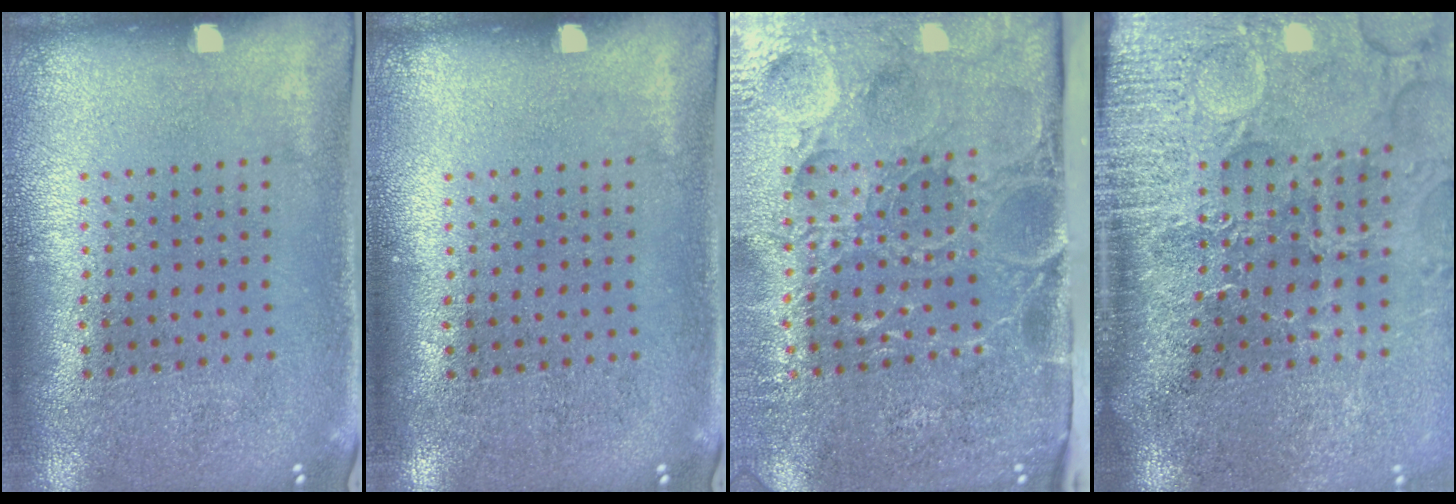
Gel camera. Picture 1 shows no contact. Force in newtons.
{"total": 0.0}
{"total": 5.1, "press": 4.2, "slide": 2.8}
{"total": 4.6, "press": 3.8, "slide": 2.6}